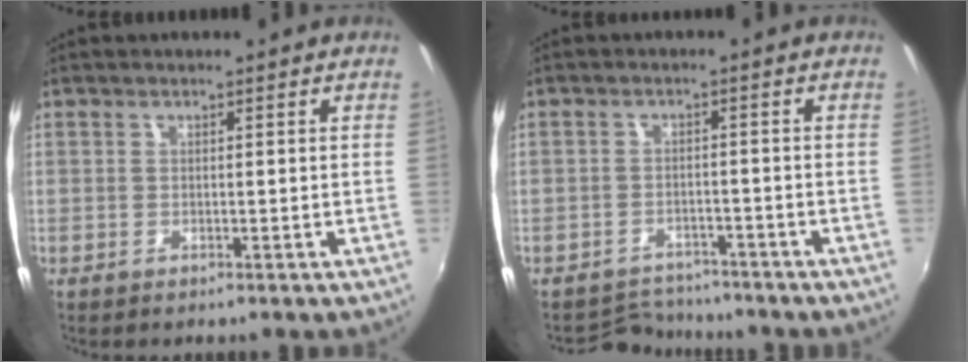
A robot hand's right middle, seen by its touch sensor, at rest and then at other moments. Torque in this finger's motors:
{"motor_torque": [-0.57, -0.42, -0.18, -0.06]}